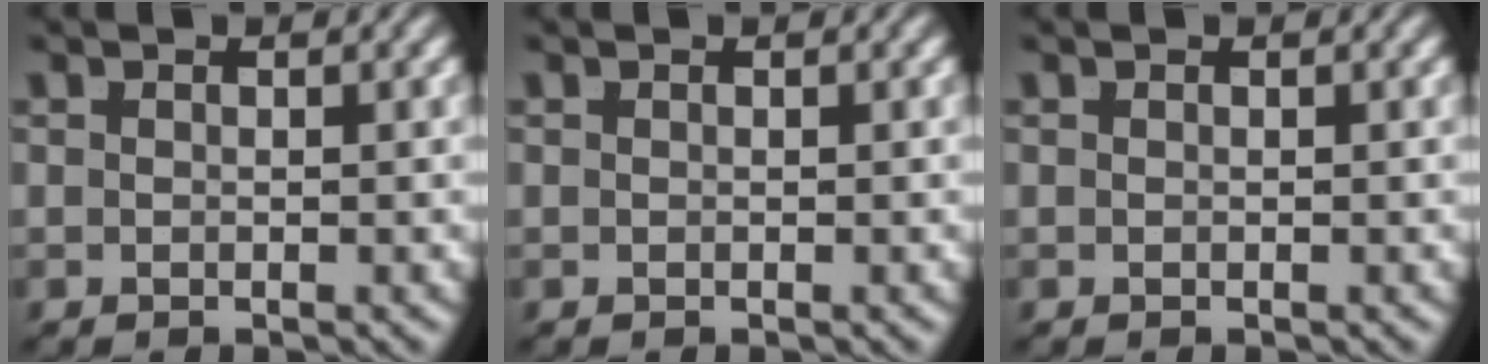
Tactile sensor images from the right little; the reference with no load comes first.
{"total": 0.0}
{"total": 0.0}